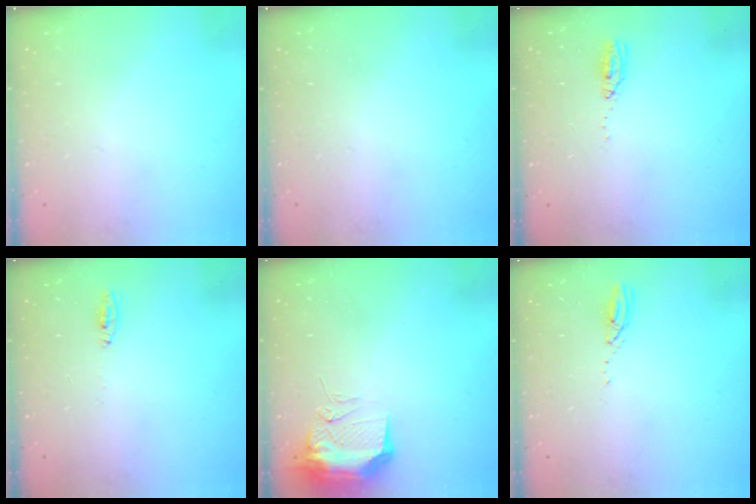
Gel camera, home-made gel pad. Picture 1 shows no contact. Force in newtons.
{"total": 0.0}
{"total": 9.3, "press": 5.1, "slide": 7.7}
{"total": 4.2, "press": 2.6, "slide": 3.3}
{"total": 16.8, "press": 12.6, "slide": 11.1}
{"total": 3.0, "press": 3.0, "slide": 0.2}